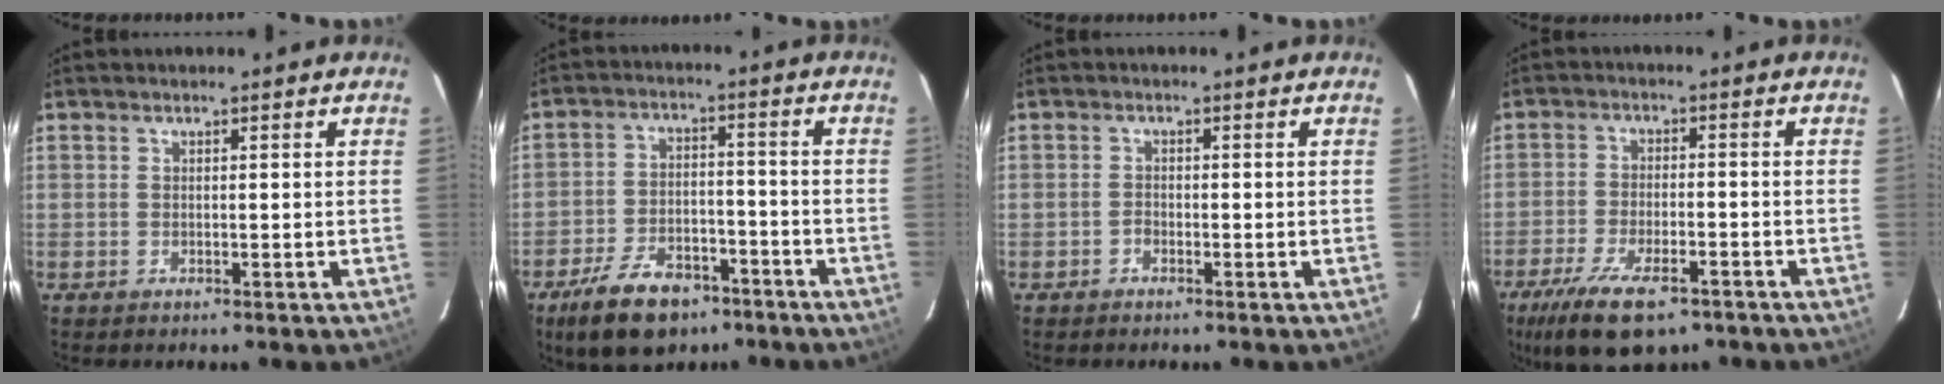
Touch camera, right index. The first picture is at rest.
{"total": 13.2, "force": [-8.8, 6.9, 7.0], "torque": [-0.155, 0.005, -0.141]}
{"total": 0.8, "force": [-0.7, 0.4, 0.1], "torque": [0.000, 0.002, -0.014]}
{"total": 14.1, "force": [-9.5, 5.5, 8.9], "torque": [-0.198, -0.033, -0.159]}